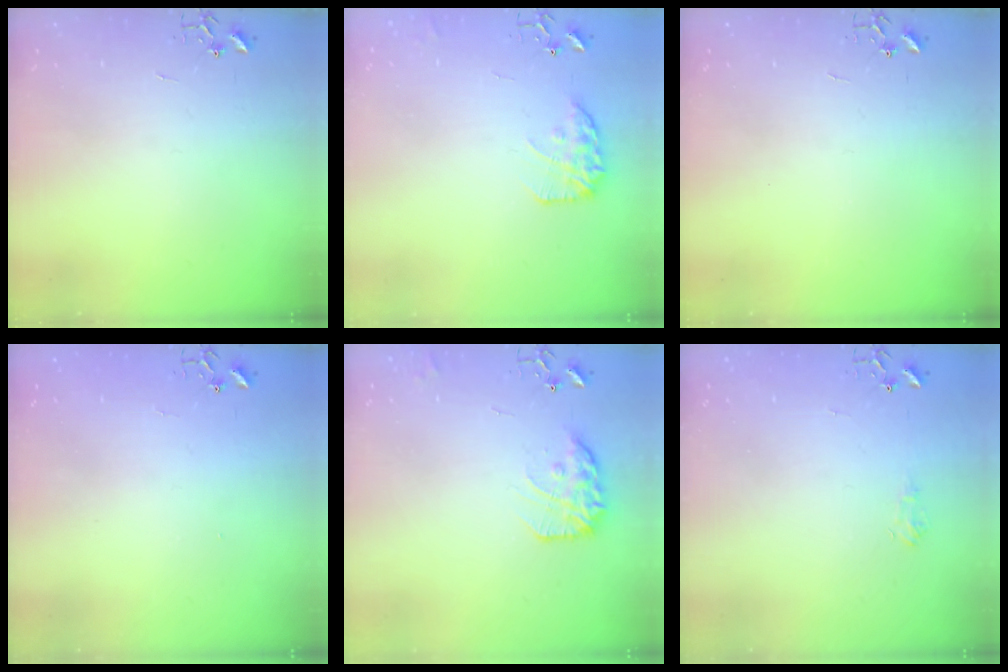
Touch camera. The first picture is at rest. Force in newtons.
{"total": 12.1, "press": 12.0, "slide": 0.6}
{"total": 0.0}
{"total": 1.3, "press": 1.2, "slide": 0.1}
{"total": 14.0, "press": 14.0, "slide": 1.0}
{"total": 5.8, "press": 5.7, "slide": 0.8}